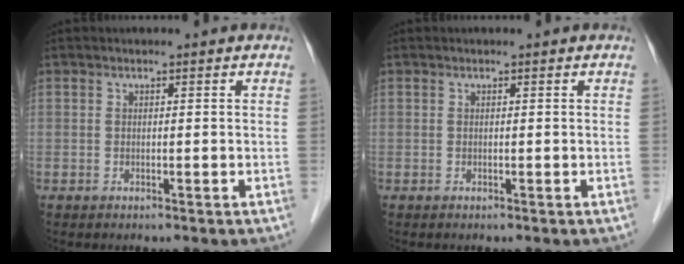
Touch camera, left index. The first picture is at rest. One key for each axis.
{"total": 0.0}